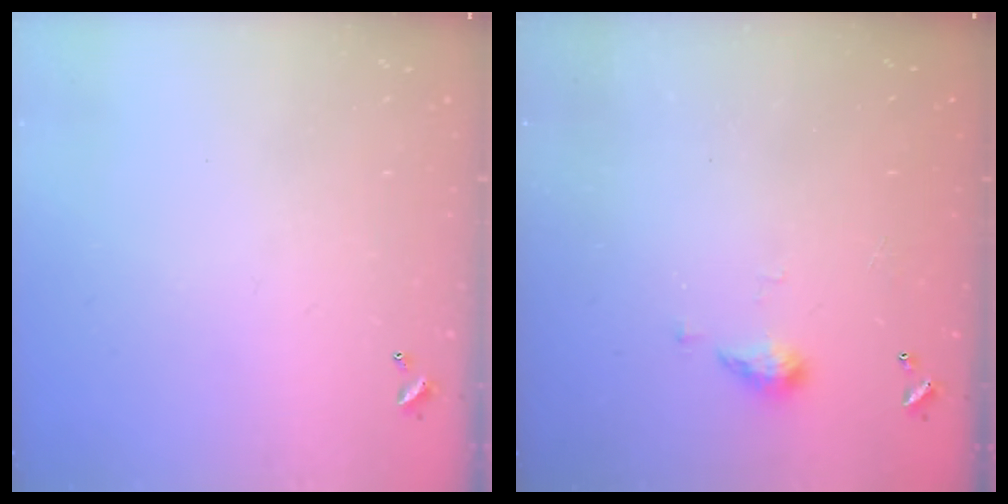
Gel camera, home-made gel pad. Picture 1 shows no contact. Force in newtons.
{"total": 3.8, "press": 3.7, "slide": 0.6}